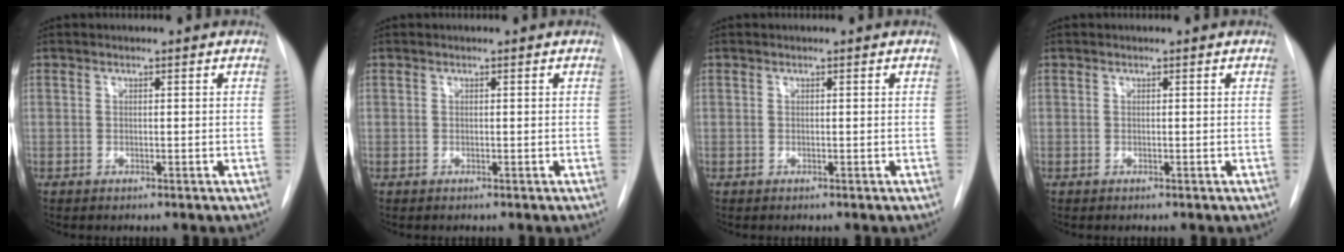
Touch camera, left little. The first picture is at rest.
{"total": 0.0}
{"total": 0.0}
{"total": 0.0}